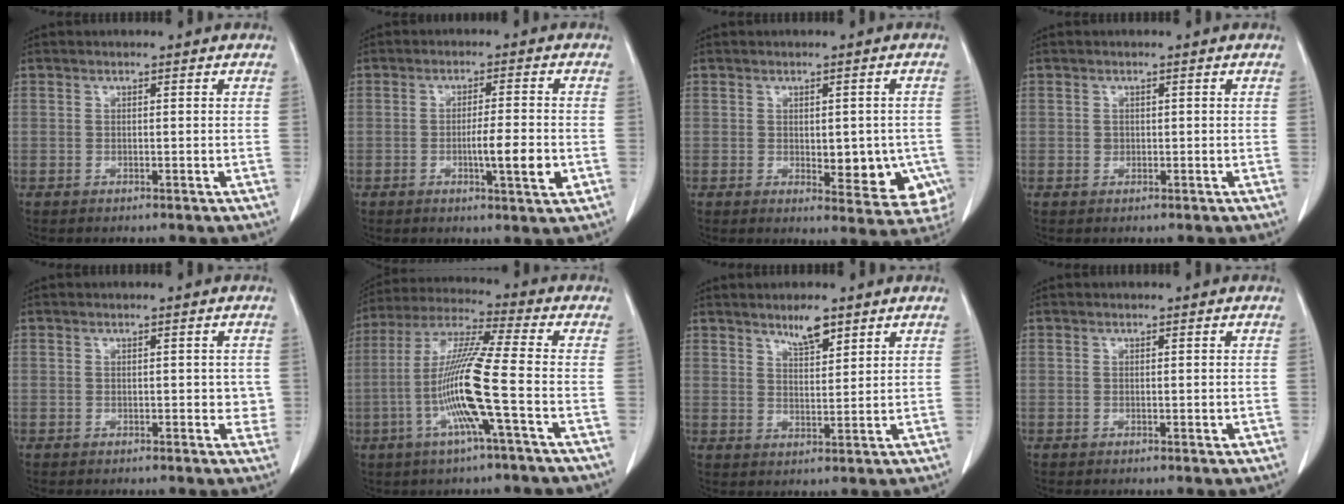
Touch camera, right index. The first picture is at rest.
{"total": 6.4, "force": [-1.5, 0.4, 6.2], "torque": [-0.094, -0.005, -0.022]}
{"total": 10.4, "force": [-2.4, 5.0, 8.8], "torque": [-0.091, -0.002, -0.018]}
{"total": 0.8, "force": [0.1, 0.7, 0.3], "torque": [-0.002, 0.003, 0.005]}
{"total": 2.4, "force": [0.1, 1.4, 2.0], "torque": [-0.013, 0.001, 0.000]}
{"total": 13.2, "force": [-3.5, -0.9, 12.7], "torque": [-0.255, -0.002, -0.075]}
{"total": 4.3, "force": [3.2, 1.0, 2.6], "torque": [-0.048, -0.003, 0.058]}
{"total": 0.9, "force": [-0.1, 0.3, 0.9], "torque": [-0.010, -0.001, 0.002]}